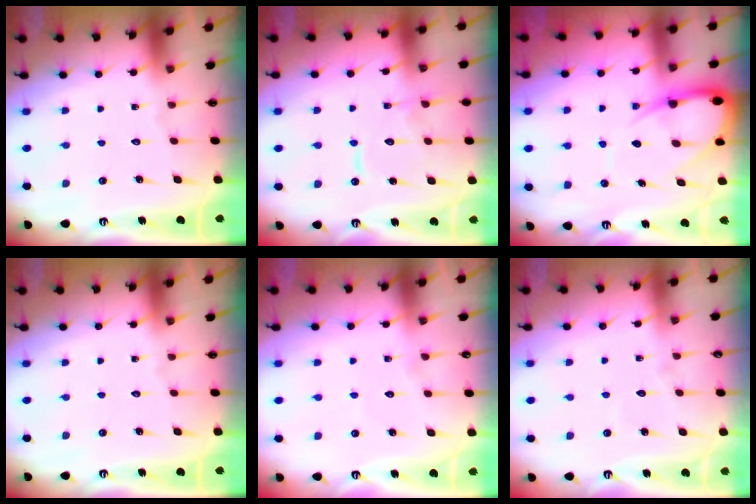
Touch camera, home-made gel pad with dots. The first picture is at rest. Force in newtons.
{"total": 10.8, "press": 10.7, "slide": 1.1}
{"total": 9.7, "press": 9.6, "slide": 0.9}
{"total": 0.0}
{"total": 3.9, "press": 3.9, "slide": 0.3}
{"total": 4.9, "press": 4.9, "slide": 0.4}